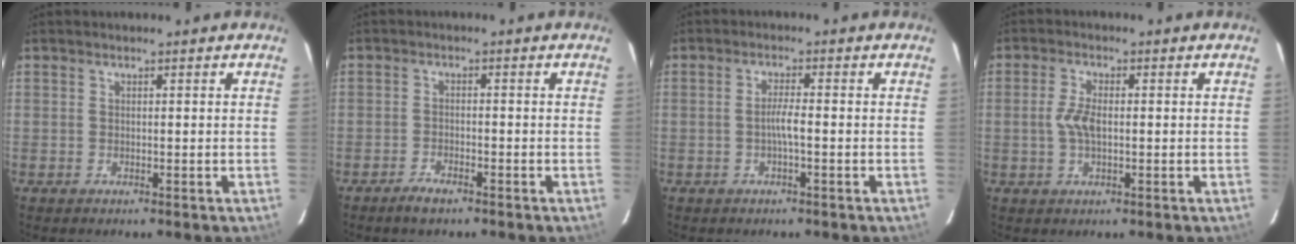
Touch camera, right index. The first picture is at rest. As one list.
[{"total": 3.1, "force": [-2.5, 0.8, 1.7], "torque": [-0.047, -0.002, -0.049]}, {"total": 2.5, "force": [-0.9, 0.0, 2.4], "torque": [-0.046, 0.002, -0.017]}, {"total": 4.1, "force": [-0.3, 1.8, 3.6], "torque": [-0.078, 0.003, -0.005]}]